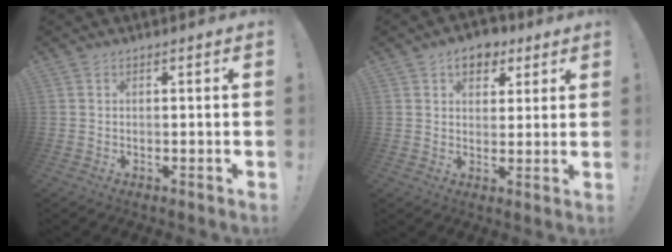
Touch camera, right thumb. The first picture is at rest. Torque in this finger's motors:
{"motor_torque": [0.33, 1.54, 0.06, 0.26, -0.02]}